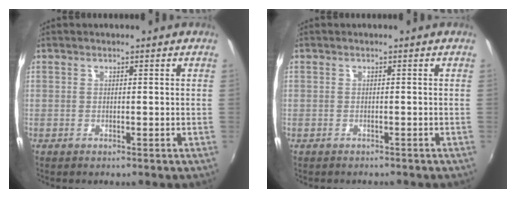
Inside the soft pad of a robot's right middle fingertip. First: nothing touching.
{"total": 1.2, "force": [-1.0, 0.7, 0.1], "torque": [-0.007, 0.002, -0.013]}